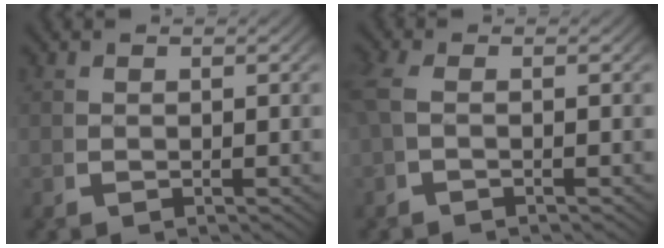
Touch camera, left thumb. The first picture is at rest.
{"total": 1.7, "force": [-0.3, 0.7, 1.4], "torque": [-0.042, 0.003, -0.007]}